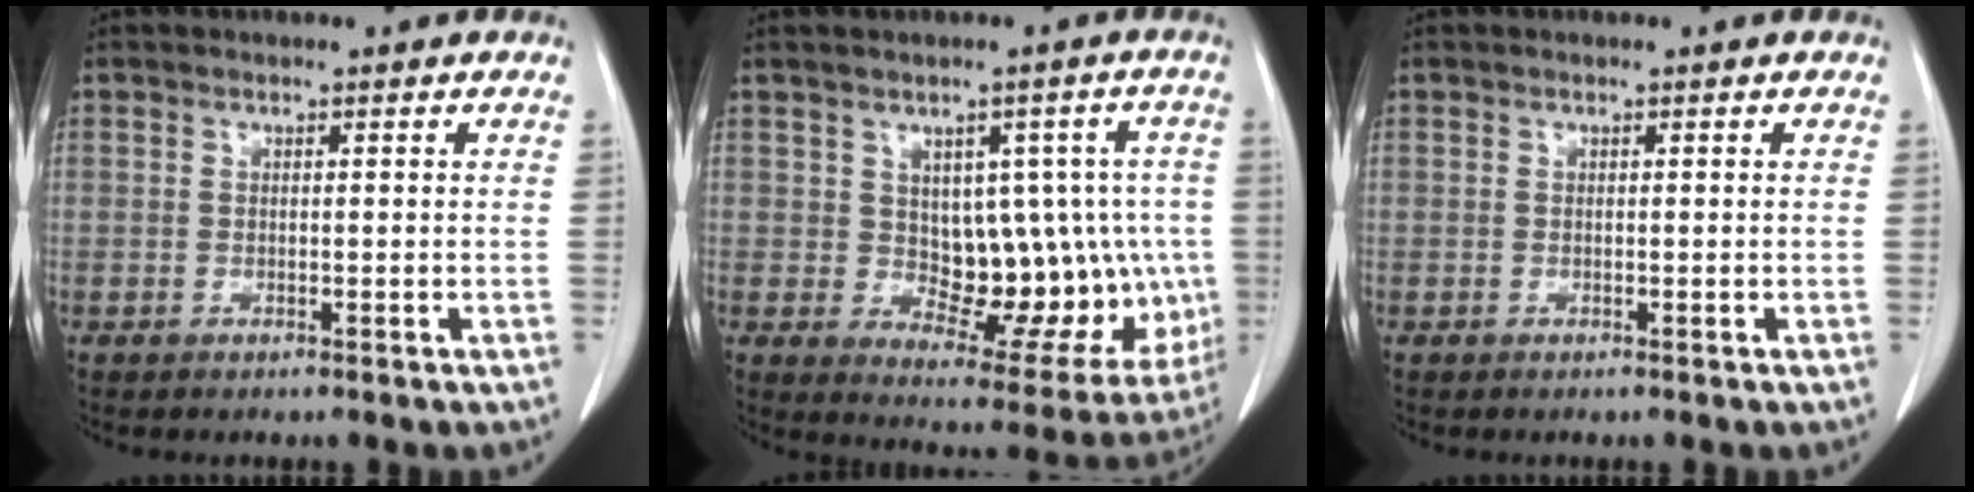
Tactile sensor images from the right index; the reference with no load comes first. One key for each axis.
{"total": 14.4, "fx": 0.1, "fy": 7.7, "fz": 12.2, "tx": -0.133, "ty": 0.016, "tz": 0.026}
{"total": 0.0}